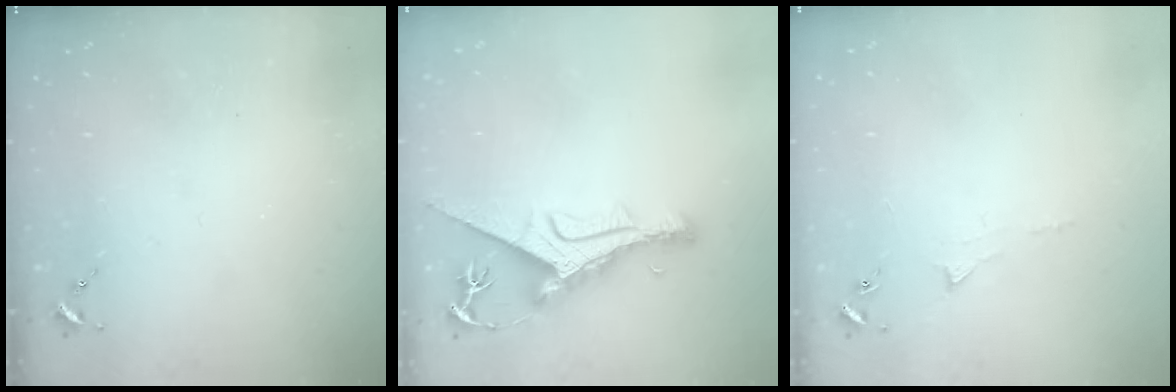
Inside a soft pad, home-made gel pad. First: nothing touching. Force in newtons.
{"total": 9.9, "press": 9.8, "slide": 1.3}
{"total": 3.5, "press": 3.5, "slide": 0.5}